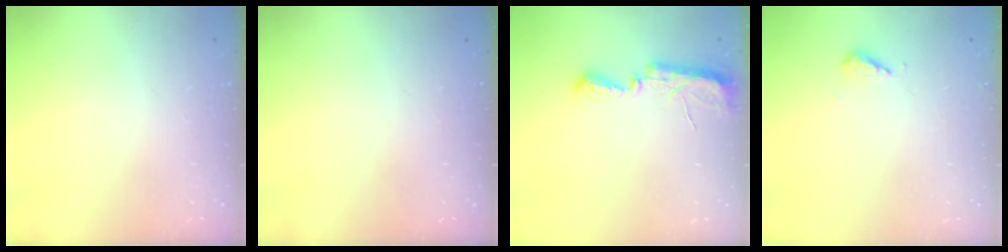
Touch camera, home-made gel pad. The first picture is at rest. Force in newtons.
{"total": 0.0}
{"total": 10.3, "press": 8.9, "slide": 5.2}
{"total": 5.8, "press": 5.6, "slide": 1.3}